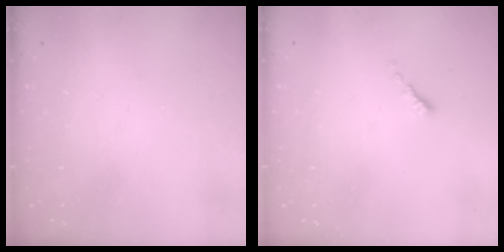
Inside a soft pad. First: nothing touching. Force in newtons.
{"total": 0.6, "press": 0.5, "slide": 0.2}